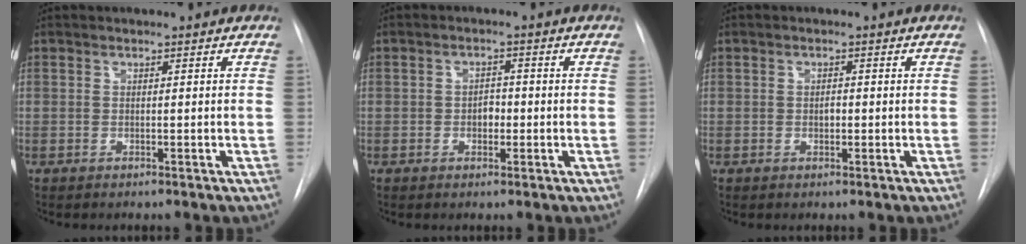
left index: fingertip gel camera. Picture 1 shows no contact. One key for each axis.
{"total": 2.5, "fx": -1.3, "fy": 1.5, "fz": 1.5, "tx": -0.018, "ty": 0.000, "tz": -0.019}
{"total": 1.4, "fx": -1.0, "fy": 0.7, "fz": 0.8, "tx": -0.013, "ty": -0.005, "tz": -0.014}